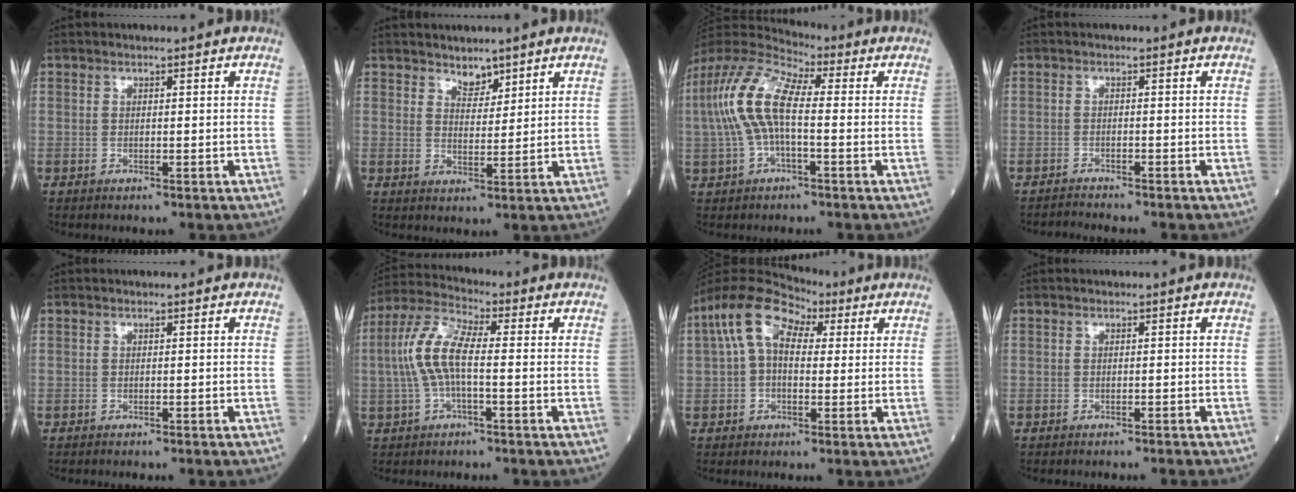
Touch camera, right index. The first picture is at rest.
{"total": 2.8, "force": [2.4, 1.2, 0.7], "torque": [-0.008, -0.005, 0.041]}
{"total": 12.1, "force": [0.3, 4.3, 11.3], "torque": [-0.254, 0.031, 0.000]}
{"total": 2.2, "force": [-2.1, -0.6, -0.1], "torque": [-0.002, -0.010, -0.036]}
{"total": 0.7, "force": [-0.6, 0.0, 0.2], "torque": [0.003, 0.000, -0.012]}
{"total": 8.5, "force": [-0.4, 2.4, 8.2], "torque": [-0.193, 0.021, -0.013]}
{"total": 10.6, "force": [4.1, 5.9, 7.9], "torque": [-0.161, 0.059, 0.067]}
{"total": 2.0, "force": [-1.9, -0.4, 0.5], "torque": [-0.004, 0.000, -0.023]}